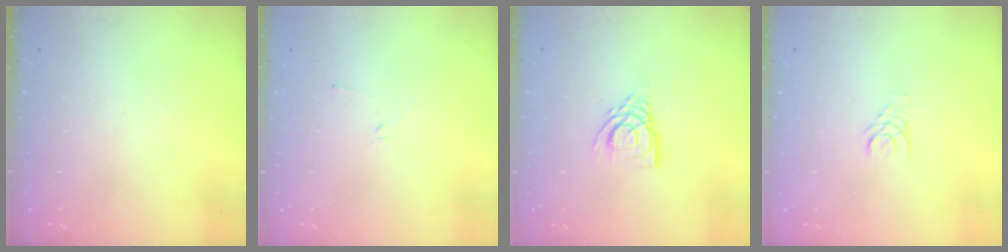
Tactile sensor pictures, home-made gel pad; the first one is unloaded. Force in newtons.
{"total": 2.2, "press": 2.1, "slide": 0.7}
{"total": 10.5, "press": 10.4, "slide": 1.3}
{"total": 1.4, "press": 1.4, "slide": 0.2}